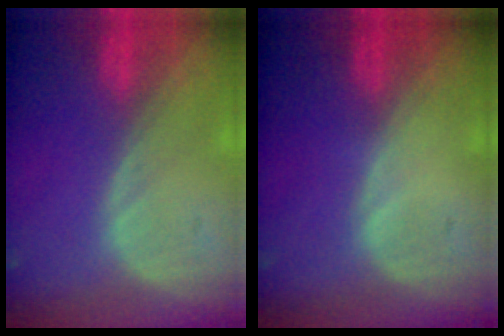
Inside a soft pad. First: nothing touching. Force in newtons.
{"total": 0.0}